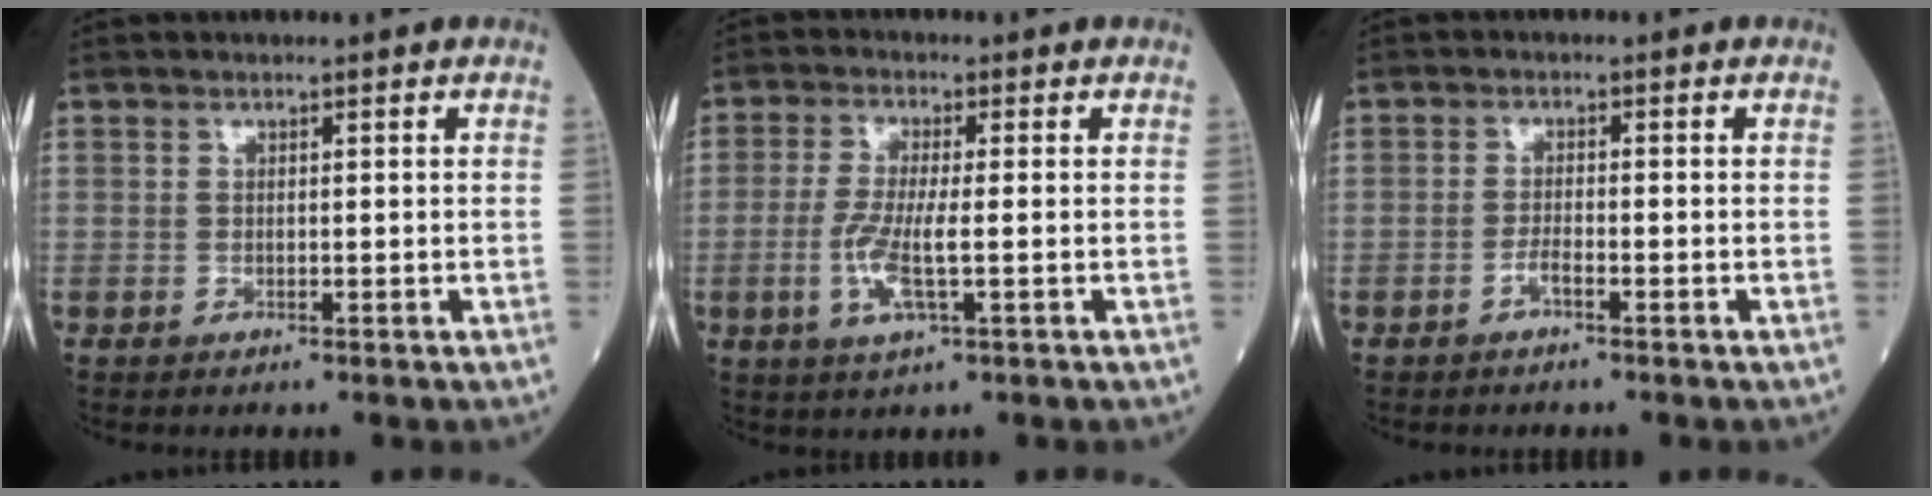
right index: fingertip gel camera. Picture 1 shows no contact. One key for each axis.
{"total": 6.3, "fx": -1.4, "fy": 0.8, "fz": 6.1, "tx": -0.135, "ty": -0.013, "tz": -0.030}
{"total": 1.6, "fx": -1.0, "fy": 0.1, "fz": 1.2, "tx": -0.024, "ty": 0.001, "tz": -0.021}